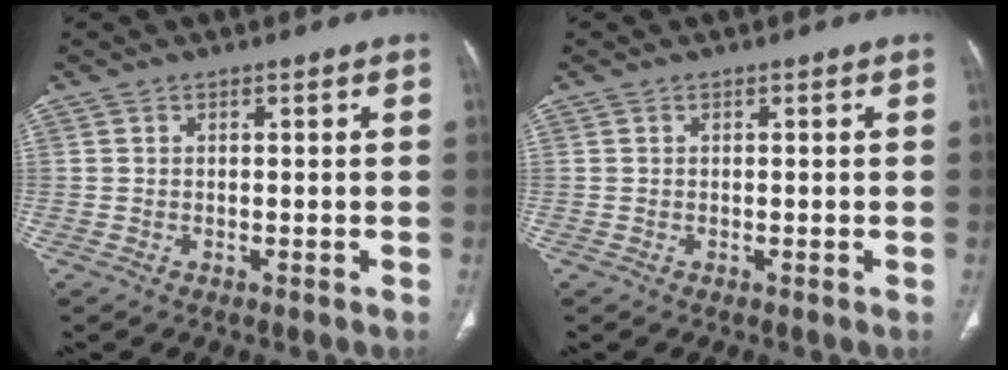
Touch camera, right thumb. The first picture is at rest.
{"total": 0.0}